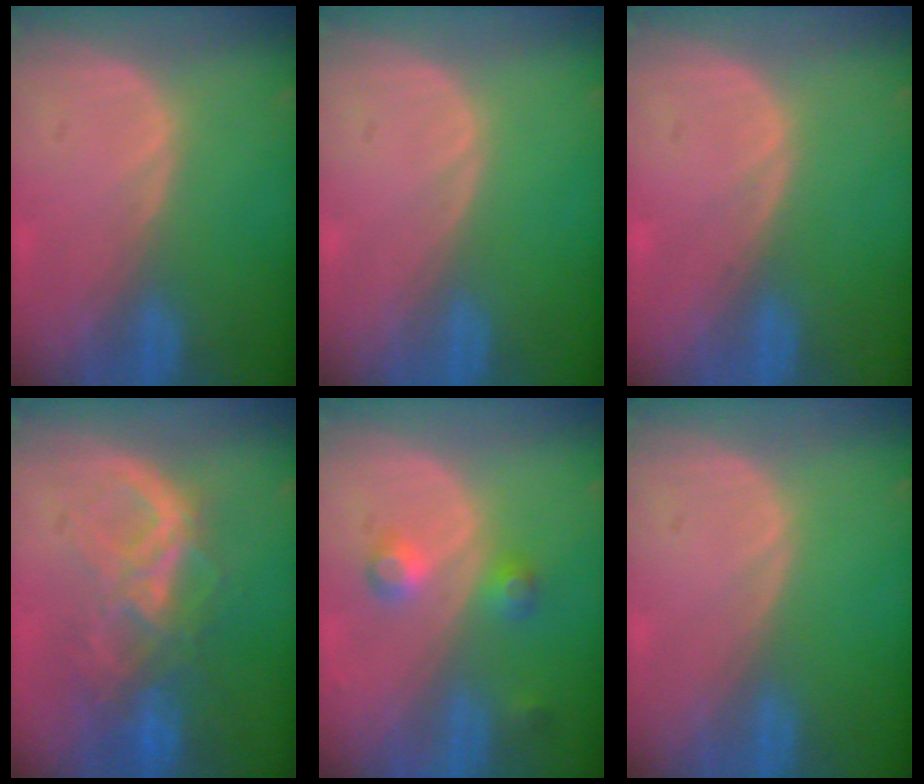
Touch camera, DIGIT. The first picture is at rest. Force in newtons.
{"total": 0.0}
{"total": 0.5, "press": 0.1, "slide": 0.5}
{"total": 8.6, "press": 7.5, "slide": 4.2}
{"total": 3.8, "press": 3.8, "slide": 0.1}
{"total": 0.0}